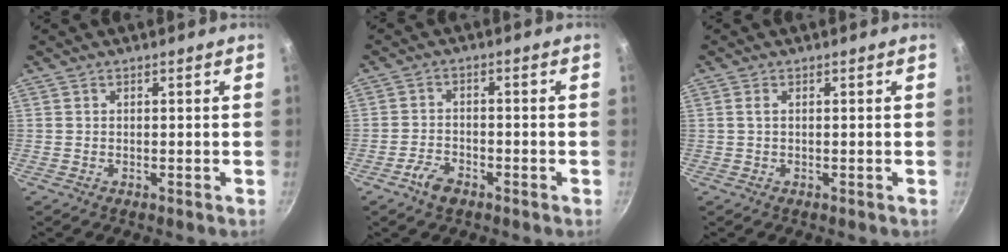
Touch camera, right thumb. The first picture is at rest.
{"total": 4.3, "force": [-2.8, 2.1, 2.5], "torque": [-0.048, 0.021, -0.053]}
{"total": 0.9, "force": [0.2, 0.4, 0.8], "torque": [-0.018, 0.002, 0.002]}